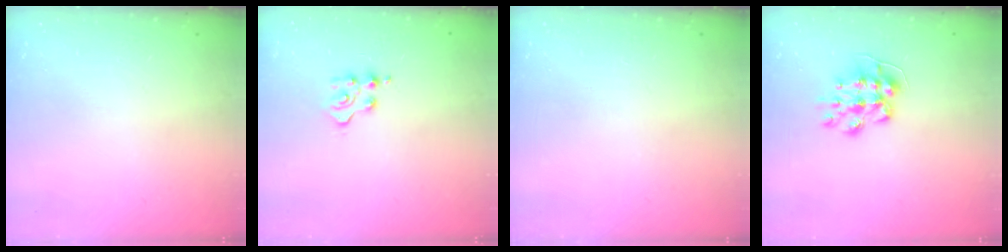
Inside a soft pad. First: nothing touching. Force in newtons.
{"total": 3.1, "press": 3.0, "slide": 0.5}
{"total": 0.0}
{"total": 9.2, "press": 9.2, "slide": 0.2}